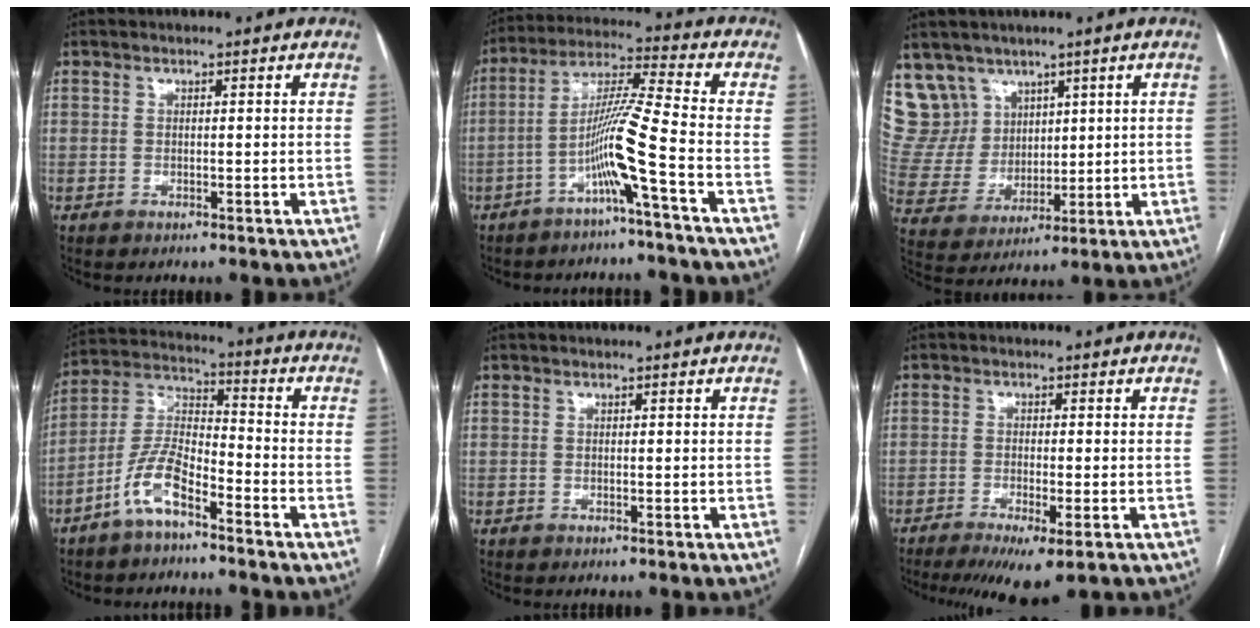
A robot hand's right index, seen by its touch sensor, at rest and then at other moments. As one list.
[{"total": 9.0, "force": [-3.9, -2.0, 7.9], "torque": [-0.156, 0.011, -0.076]}, {"total": 9.9, "force": [7.0, 7.0, 0.4], "torque": [-0.021, 0.030, 0.159]}, {"total": 8.8, "force": [-5.5, 2.6, 6.4], "torque": [-0.144, 0.009, -0.114]}, {"total": 0.0}, {"total": 8.3, "force": [-5.4, 1.1, 6.2], "torque": [-0.094, -0.022, -0.084]}]